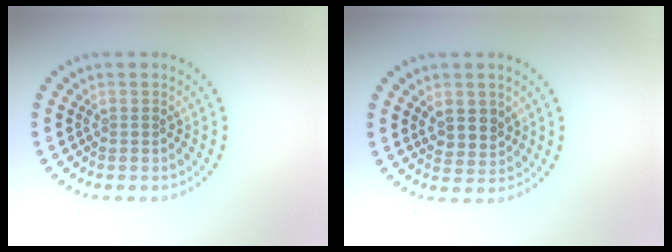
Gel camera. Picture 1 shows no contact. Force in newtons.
{"total": 2.6, "press": 2.4, "slide": 1.0}